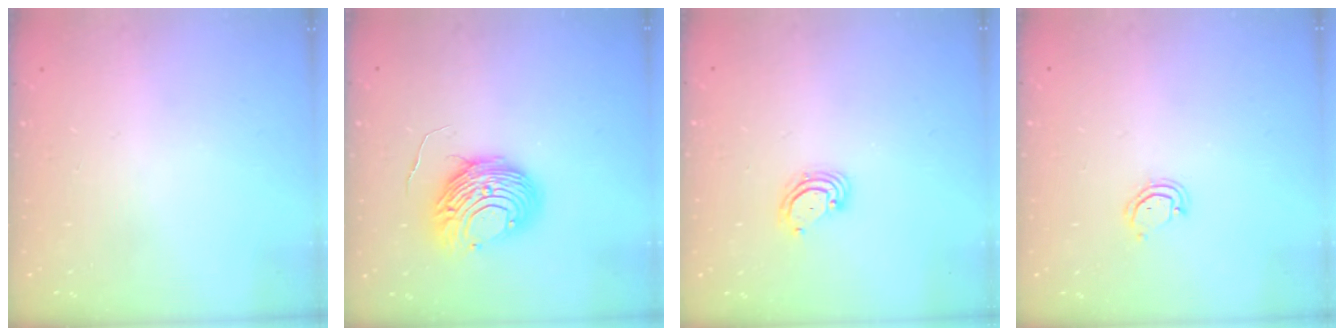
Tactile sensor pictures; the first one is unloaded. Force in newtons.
{"total": 10.9, "press": 10.8, "slide": 1.1}
{"total": 3.3, "press": 3.3, "slide": 0.3}
{"total": 4.0, "press": 4.0, "slide": 0.3}